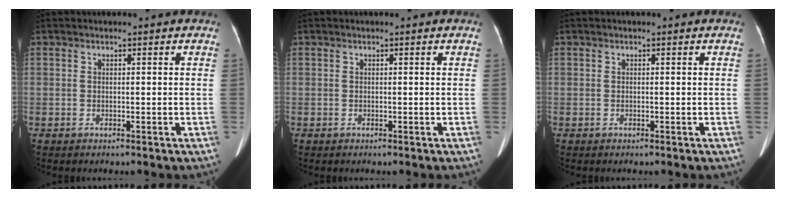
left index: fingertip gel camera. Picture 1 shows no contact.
{"total": 0.0}
{"total": 0.0}